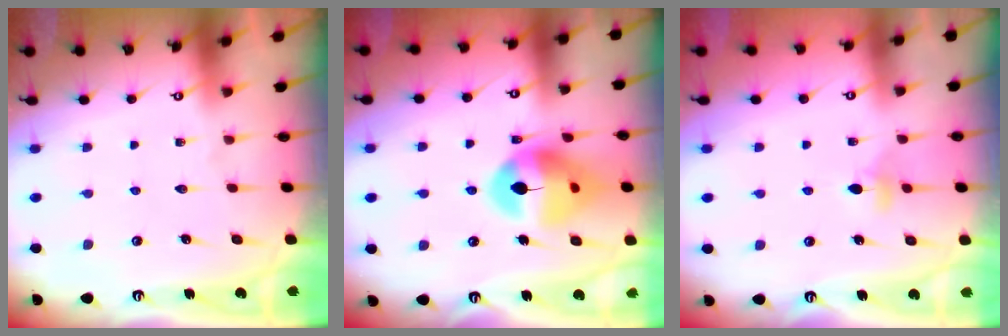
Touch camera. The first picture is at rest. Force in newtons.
{"total": 14.5, "press": 14.4, "slide": 1.7}
{"total": 3.7, "press": 3.6, "slide": 0.8}